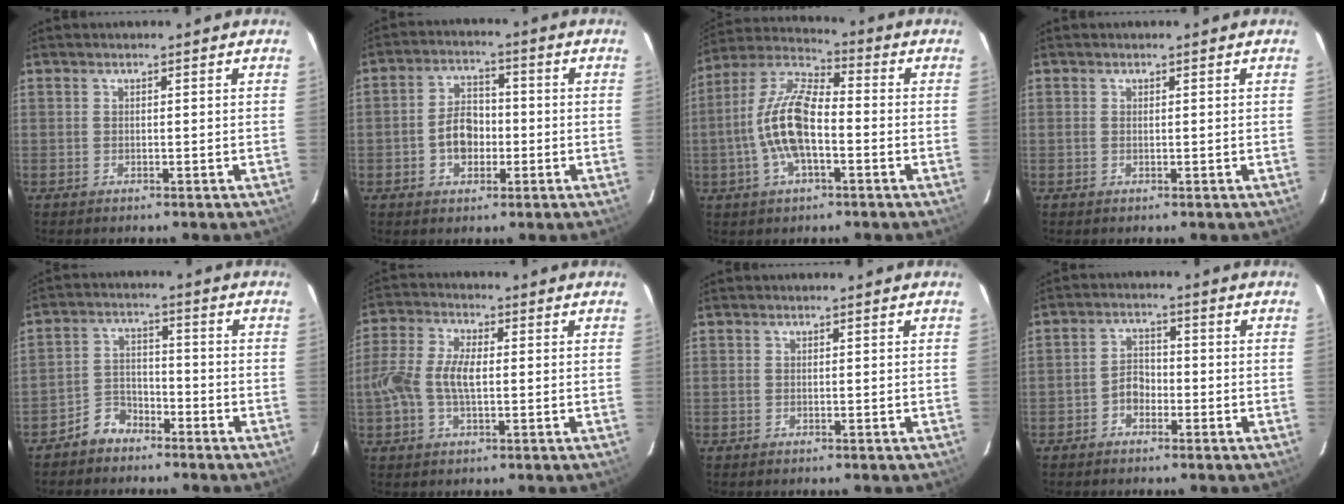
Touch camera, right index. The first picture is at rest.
{"total": 6.6, "force": [-1.6, 4.7, 4.4], "torque": [-0.083, 0.018, -0.021]}
{"total": 13.4, "force": [-2.8, 5.3, 11.9], "torque": [-0.246, 0.008, -0.057]}
{"total": 0.0}
{"total": 5.5, "force": [-4.5, 3.1, 0.9], "torque": [-0.023, 0.020, -0.081]}
{"total": 8.4, "force": [-0.5, 4.1, 7.4], "torque": [-0.158, 0.011, -0.011]}
{"total": 0.0}
{"total": 3.6, "force": [-1.9, 2.6, 1.6], "torque": [-0.033, 0.013, -0.032]}